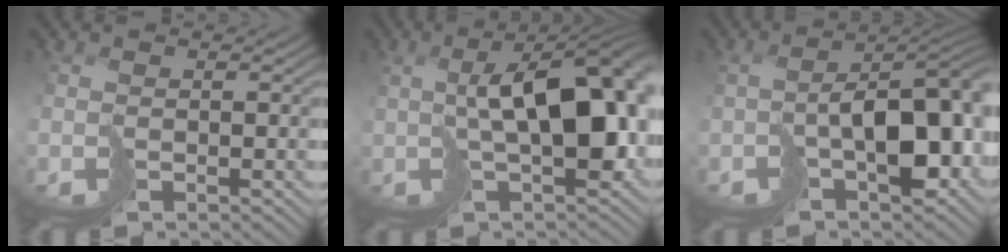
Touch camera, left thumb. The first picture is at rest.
{"total": 12.7, "force": [0.9, 5.6, 11.4], "torque": [-0.173, 0.002, 0.032]}
{"total": 11.4, "force": [-2.3, 5.8, 9.5], "torque": [-0.137, -0.018, -0.023]}